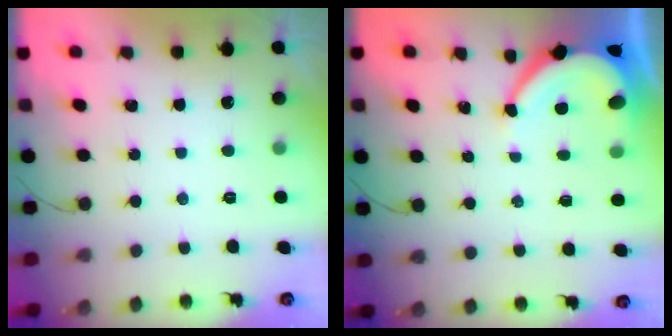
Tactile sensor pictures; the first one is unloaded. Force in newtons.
{"total": 5.9, "press": 5.9, "slide": 0.8}